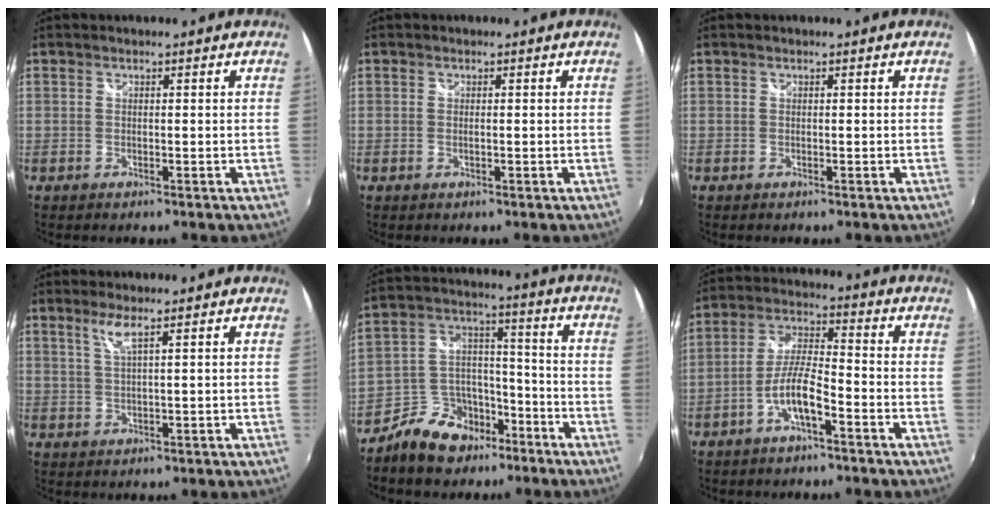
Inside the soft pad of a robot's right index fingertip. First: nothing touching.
{"total": 0.6, "force": [-0.1, 0.0, 0.6], "torque": [-0.011, 0.002, -0.002]}
{"total": 0.0}
{"total": 2.8, "force": [1.6, -0.3, 2.3], "torque": [-0.048, -0.003, 0.034]}
{"total": 11.5, "force": [-7.9, 7.1, 4.5], "torque": [-0.092, 0.044, -0.130]}
{"total": 7.2, "force": [-4.0, 1.4, 5.9], "torque": [-0.128, 0.010, -0.075]}